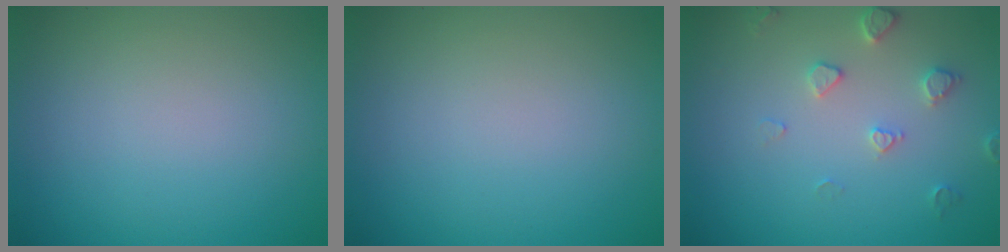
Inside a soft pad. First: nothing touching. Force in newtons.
{"total": 0.0}
{"total": 2.2, "press": 2.2, "slide": 0.4}